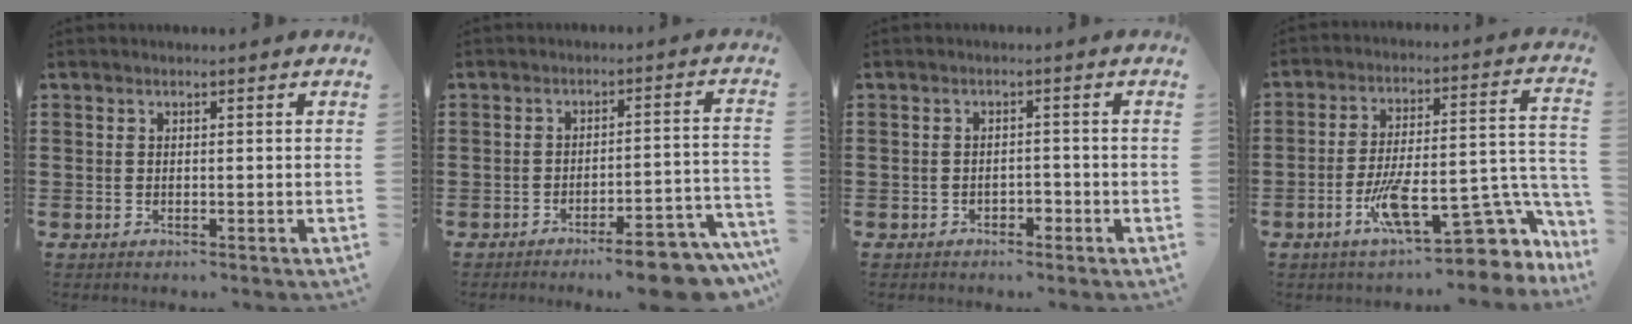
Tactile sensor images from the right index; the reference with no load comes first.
{"total": 7.1, "force": [-6.2, 0.4, 3.4], "torque": [-0.045, 0.004, -0.111]}
{"total": 1.6, "force": [-1.2, 0.8, 0.6], "torque": [-0.017, -0.003, -0.025]}
{"total": 14.4, "force": [-6.7, 4.7, 11.8], "torque": [-0.187, 0.002, -0.114]}